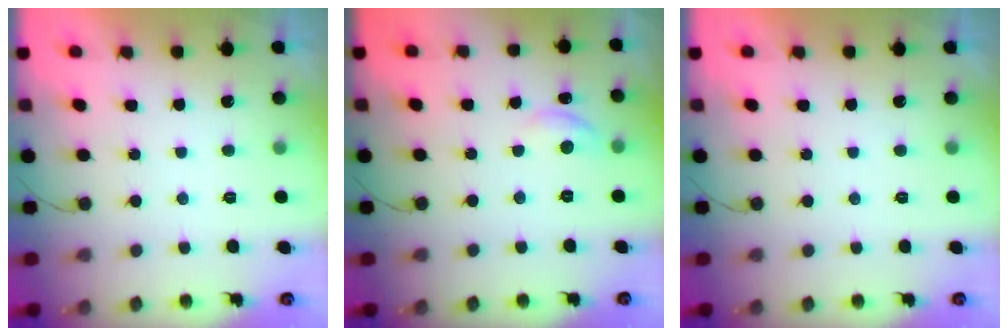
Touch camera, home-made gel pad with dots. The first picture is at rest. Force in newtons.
{"total": 6.6, "press": 6.5, "slide": 0.7}
{"total": 0.0}